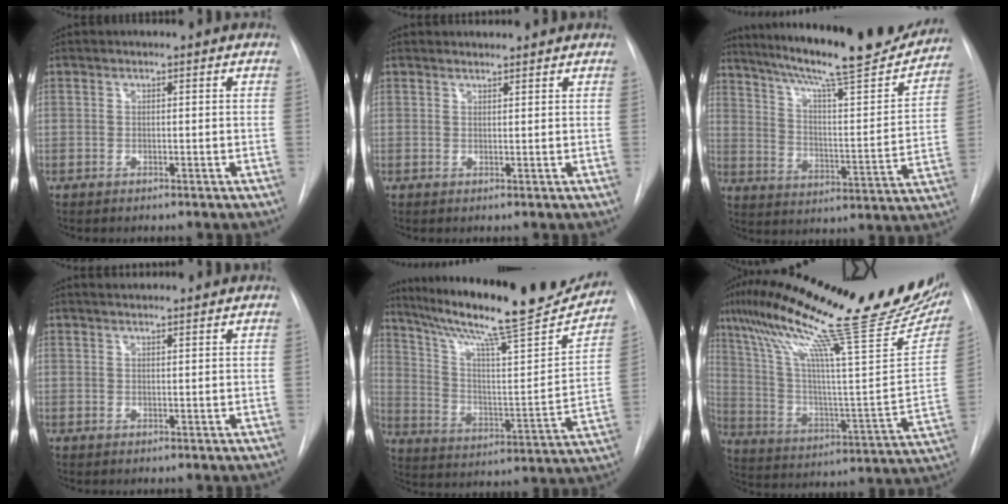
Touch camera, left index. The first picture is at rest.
{"total": 2.2, "force": [2.2, 0.3, 0.0], "torque": [-0.008, 0.013, 0.033]}
{"total": 24.5, "force": [21.7, 2.2, 11.3], "torque": [-0.187, -0.042, 0.302]}
{"total": 4.3, "force": [4.1, 0.4, 1.3], "torque": [-0.021, 0.025, 0.054]}
{"total": 26.7, "force": [22.9, 2.1, 13.6], "torque": [-0.228, -0.043, 0.331]}
{"total": 32.7, "force": [24.4, 2.8, 21.6], "torque": [-0.346, -0.016, 0.355]}